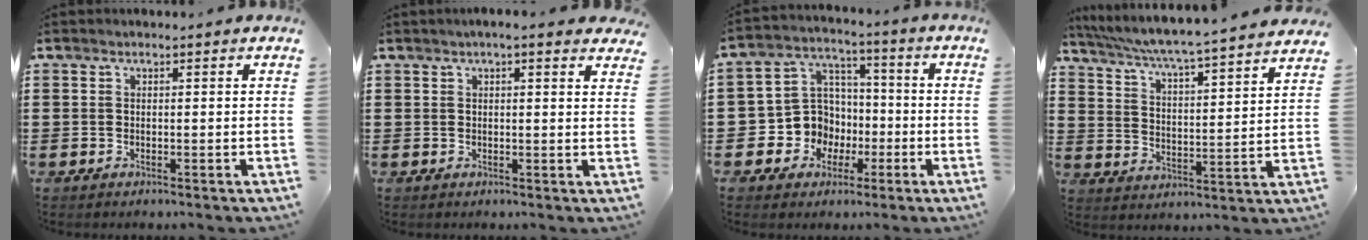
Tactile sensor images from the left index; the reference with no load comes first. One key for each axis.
{"total": 2.2, "fx": 1.7, "fy": 0.1, "fz": 1.5, "tx": -0.025, "ty": 0.000, "tz": 0.028}
{"total": 8.7, "fx": -2.0, "fy": 8.2, "fz": 1.8, "tx": -0.086, "ty": 0.006, "tz": -0.038}
{"total": 4.7, "fx": 4.3, "fy": -0.9, "fz": 1.6, "tx": -0.055, "ty": -0.043, "tz": 0.062}